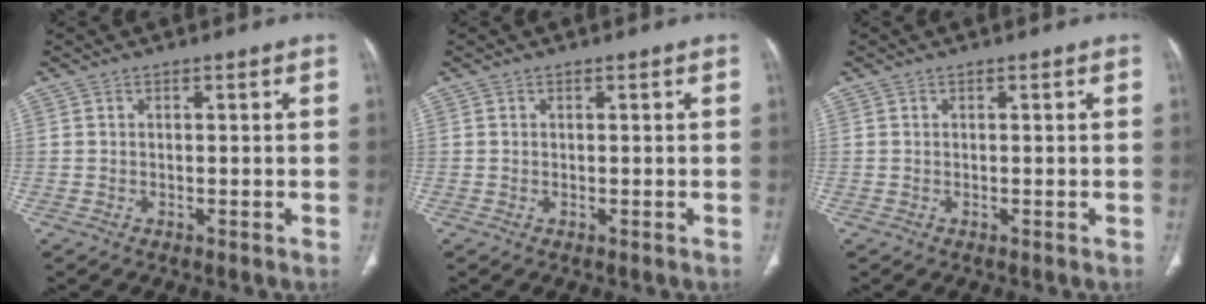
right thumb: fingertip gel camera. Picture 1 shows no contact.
{"total": 0.0}
{"total": 0.0}